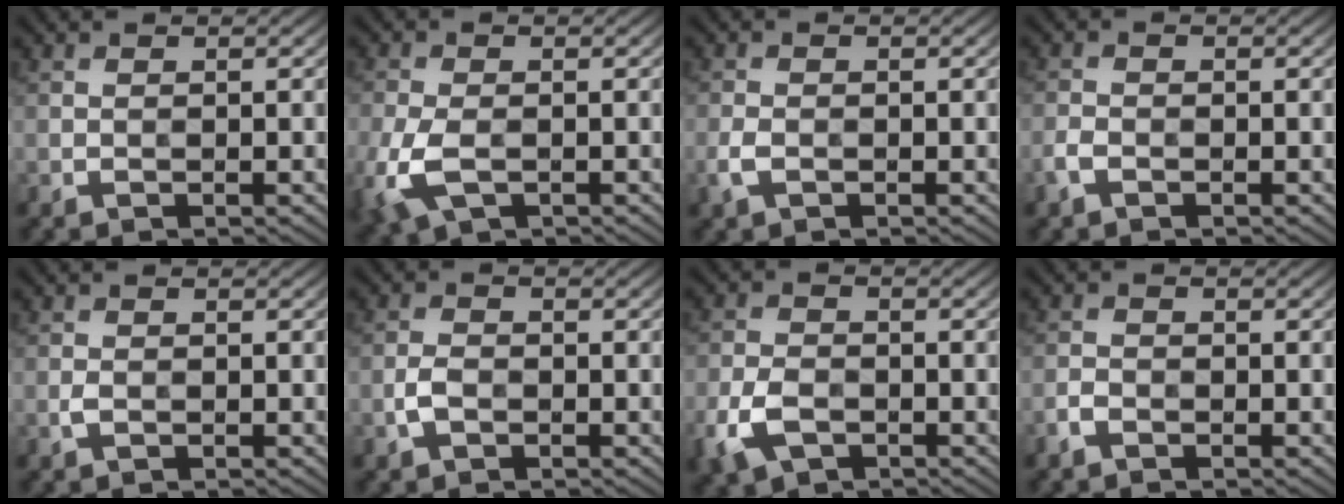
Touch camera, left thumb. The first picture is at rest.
{"total": 7.0, "force": [-2.5, 4.0, 5.1], "torque": [-0.139, -0.016, -0.053]}
{"total": 2.3, "force": [-1.0, 1.4, 1.5], "torque": [-0.040, -0.004, -0.023]}
{"total": 1.9, "force": [-1.2, 1.2, 1.1], "torque": [-0.026, -0.001, -0.028]}
{"total": 0.9, "force": [-0.3, 0.6, 0.6], "torque": [-0.015, 0.000, -0.007]}
{"total": 2.3, "force": [-0.9, 1.5, 1.5], "torque": [-0.036, 0.002, -0.023]}
{"total": 5.9, "force": [-2.8, 3.6, 3.6], "torque": [-0.088, -0.009, -0.062]}
{"total": 1.7, "force": [-1.1, 1.0, 0.8], "torque": [-0.015, 0.000, -0.027]}